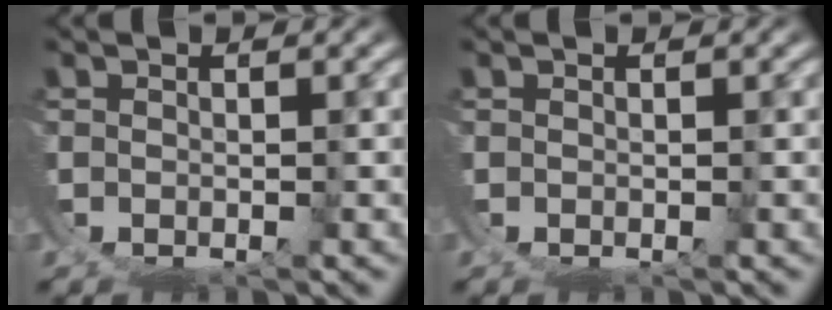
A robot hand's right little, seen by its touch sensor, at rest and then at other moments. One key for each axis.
{"total": 0.0}